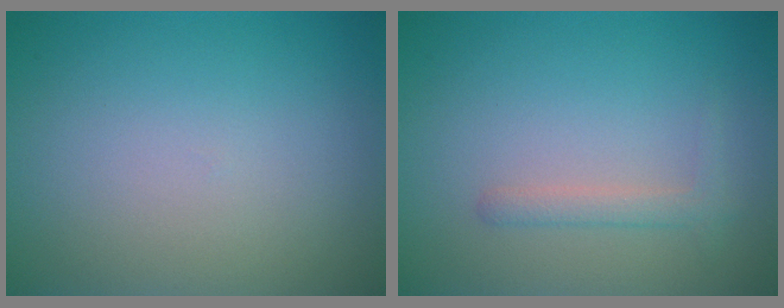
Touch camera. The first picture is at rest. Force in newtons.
{"total": 0.9, "press": 0.9, "slide": 0.1}